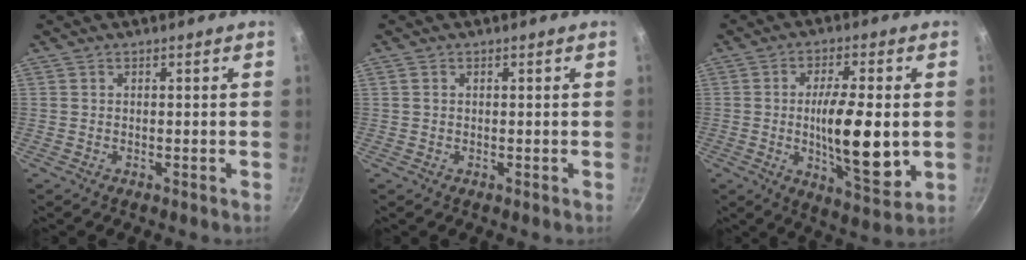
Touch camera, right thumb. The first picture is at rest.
{"total": 0.8, "force": [0.2, 0.6, 0.4], "torque": [-0.006, 0.003, 0.003]}
{"total": 15.0, "force": [-1.0, 4.6, 14.3], "torque": [-0.229, -0.012, -0.012]}